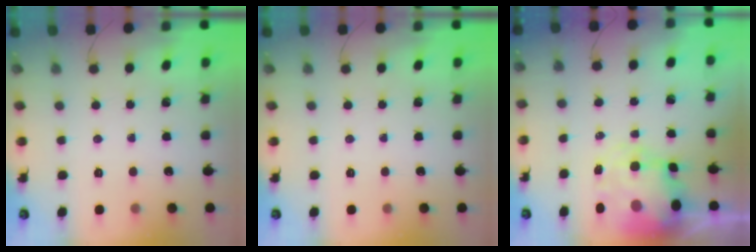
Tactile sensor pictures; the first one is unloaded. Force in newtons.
{"total": 0.0}
{"total": 7.7, "press": 7.4, "slide": 2.1}